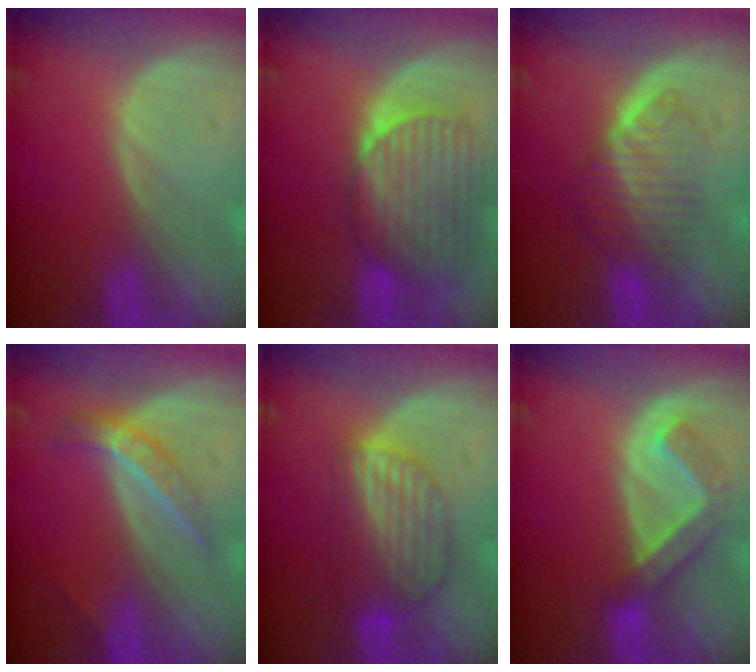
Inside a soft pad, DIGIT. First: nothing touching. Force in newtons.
{"total": 9.0, "press": 8.4, "slide": 3.3}
{"total": 6.6, "press": 6.0, "slide": 2.7}
{"total": 4.5, "press": 4.0, "slide": 2.2}
{"total": 7.1, "press": 7.0, "slide": 1.3}
{"total": 5.0, "press": 4.9, "slide": 1.0}